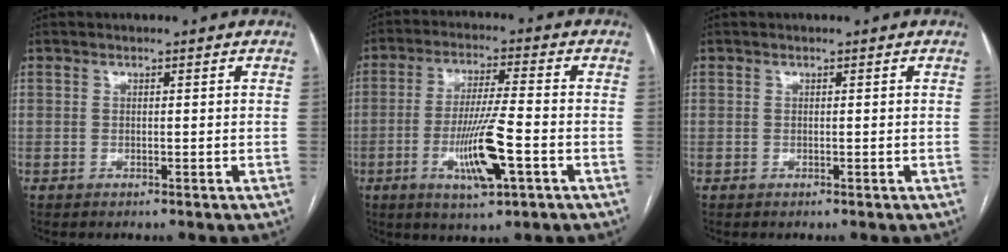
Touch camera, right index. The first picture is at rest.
{"total": 10.3, "force": [-3.5, 0.7, 9.6], "torque": [-0.182, -0.009, -0.060]}
{"total": 0.0}